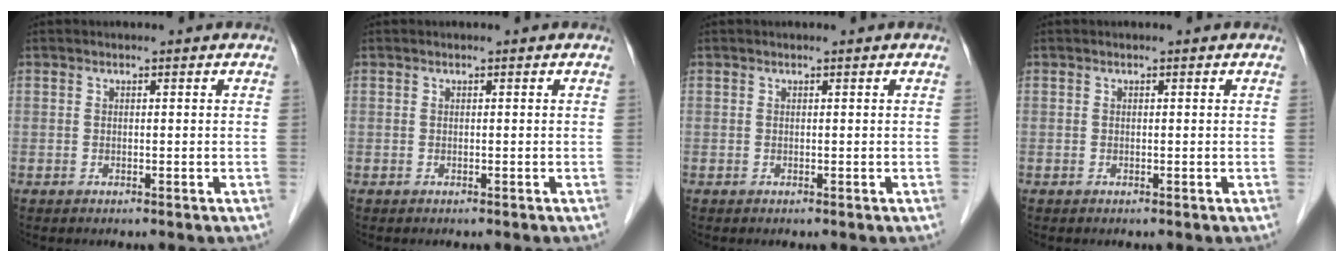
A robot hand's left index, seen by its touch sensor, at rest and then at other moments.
{"total": 0.0}
{"total": 0.0}
{"total": 0.0}